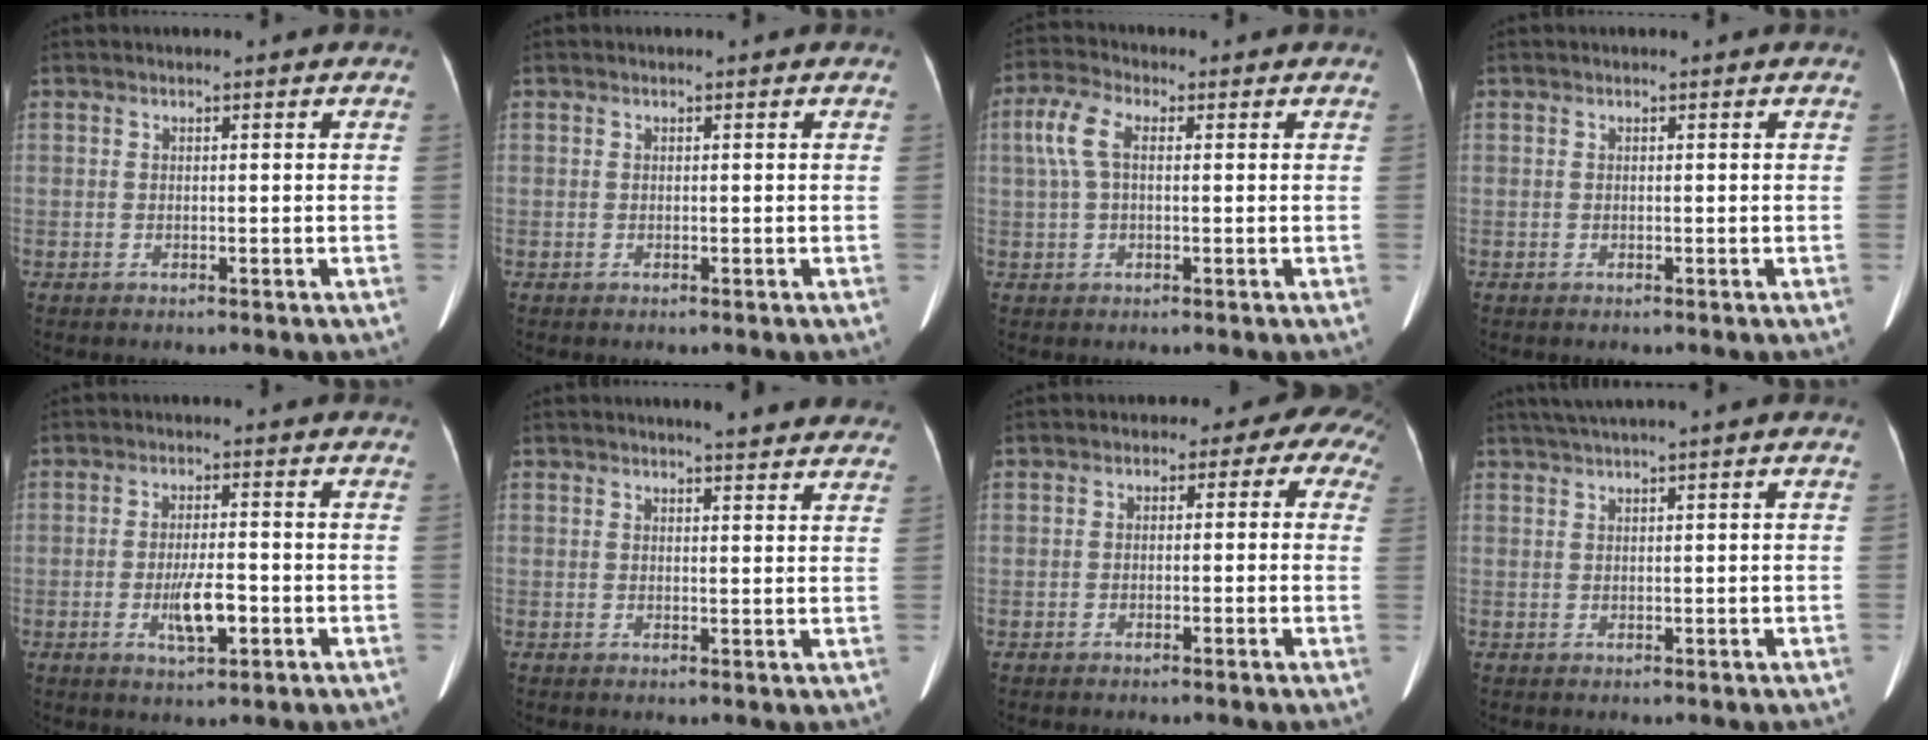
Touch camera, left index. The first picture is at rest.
{"total": 0.0}
{"total": 5.0, "force": [1.0, 2.1, 4.4], "torque": [-0.118, 0.024, 0.023]}
{"total": 0.0}
{"total": 5.3, "force": [-1.7, 1.2, 4.8], "torque": [-0.091, -0.005, -0.026]}
{"total": 8.7, "force": [7.9, 1.2, 3.6], "torque": [-0.031, 0.000, 0.076]}
{"total": 6.8, "force": [1.1, 3.9, 5.4], "torque": [-0.049, 0.043, 0.004]}
{"total": 2.8, "force": [1.9, -0.6, 2.0], "torque": [-0.047, 0.015, 0.043]}